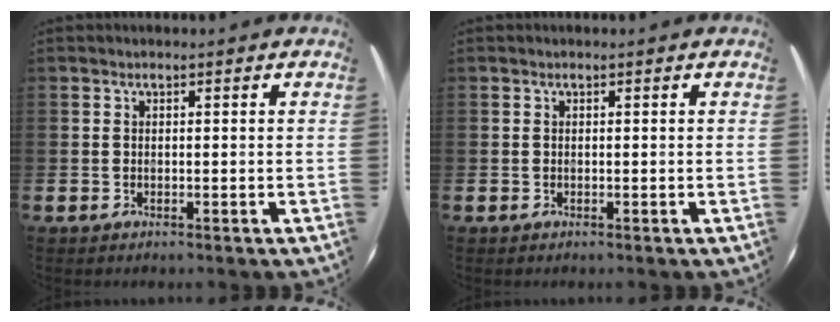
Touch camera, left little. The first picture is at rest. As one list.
[{"total": 0.0}]